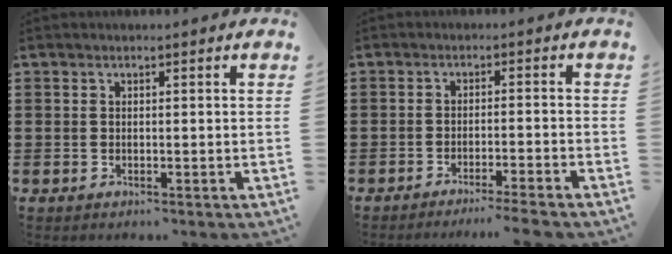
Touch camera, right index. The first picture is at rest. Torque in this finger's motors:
{"motor_torque": [1.17, -0.97, 0.34, 0.03]}